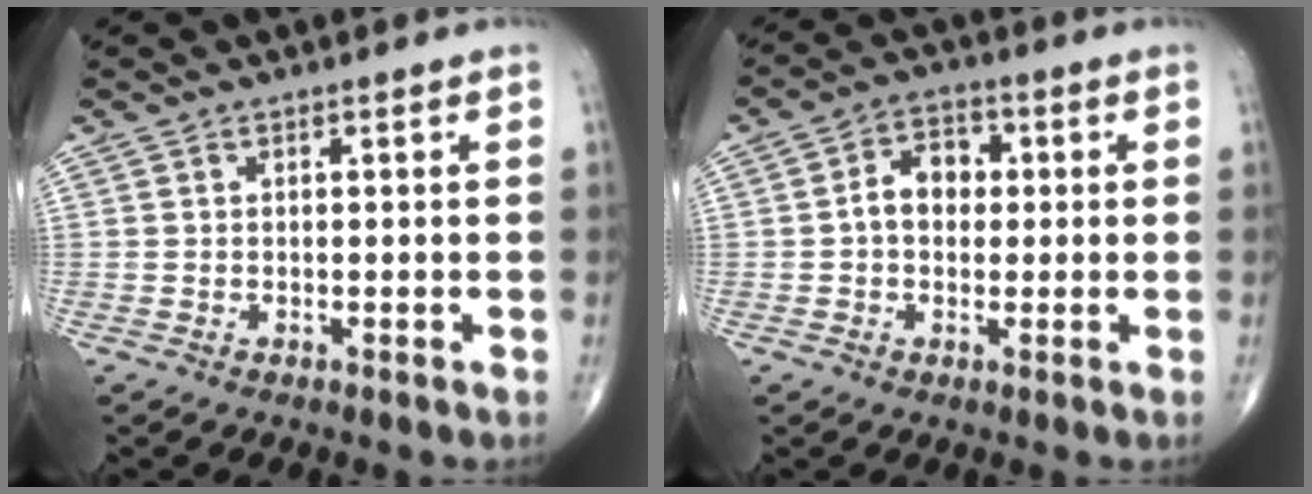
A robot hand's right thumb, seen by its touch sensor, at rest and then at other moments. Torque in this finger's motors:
{"motor_torque": [-0.38, 0.15, 0.88, 0.23, 0.05]}